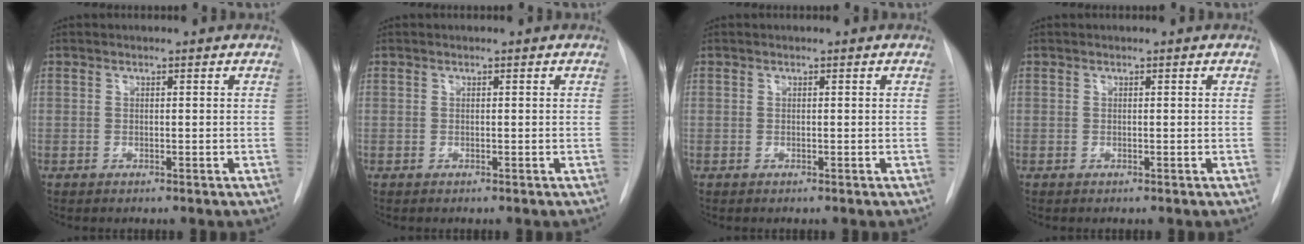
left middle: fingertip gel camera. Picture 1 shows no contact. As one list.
[{"total": 0.0}, {"total": 0.0}, {"total": 0.0}]